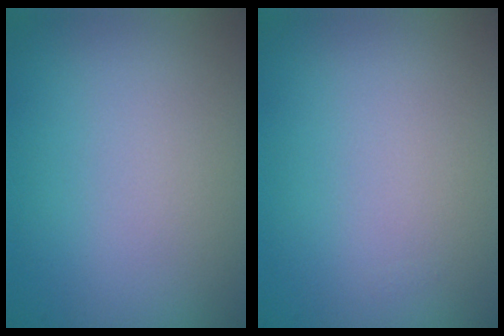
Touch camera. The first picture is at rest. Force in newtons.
{"total": 0.0}